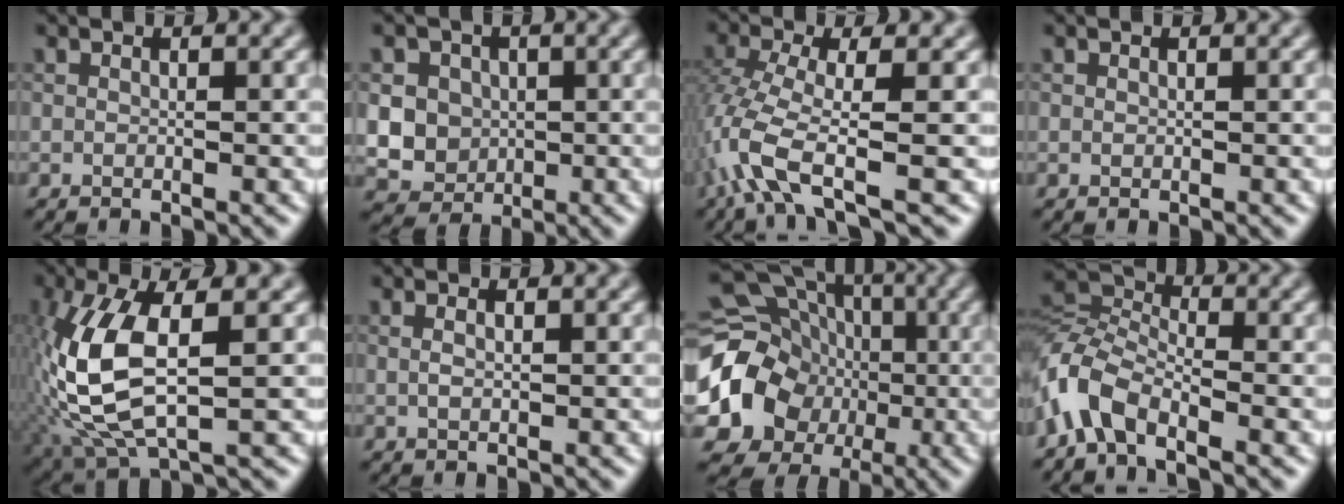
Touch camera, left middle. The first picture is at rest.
{"total": 7.3, "force": [1.0, 6.7, 2.9], "torque": [-0.060, 0.021, 0.005]}
{"total": 6.2, "force": [-2.8, 1.6, 5.2], "torque": [-0.123, -0.009, -0.065]}
{"total": 0.0}
{"total": 9.9, "force": [0.1, 4.2, 8.9], "torque": [-0.211, -0.002, 0.003]}
{"total": 0.9, "force": [0.3, 0.4, 0.8], "torque": [-0.019, 0.001, 0.005]}
{"total": 16.9, "force": [-1.4, 15.0, 7.5], "torque": [-0.156, -0.014, -0.047]}
{"total": 4.9, "force": [-3.2, 2.3, 3.0], "torque": [-0.066, 0.005, -0.081]}